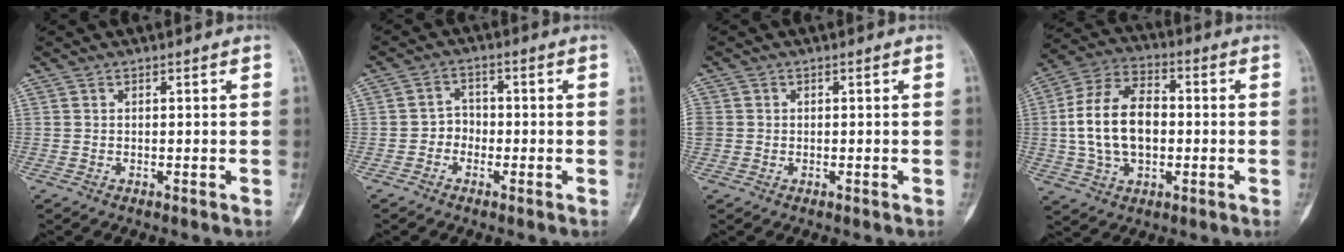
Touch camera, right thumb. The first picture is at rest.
{"total": 3.3, "force": [-1.4, 2.8, 1.1], "torque": [0.007, 0.016, -0.036]}
{"total": 2.6, "force": [0.0, 2.5, 1.0], "torque": [-0.013, 0.008, -0.001]}
{"total": 15.0, "force": [-0.4, 9.5, 11.6], "torque": [-0.206, 0.024, -0.011]}